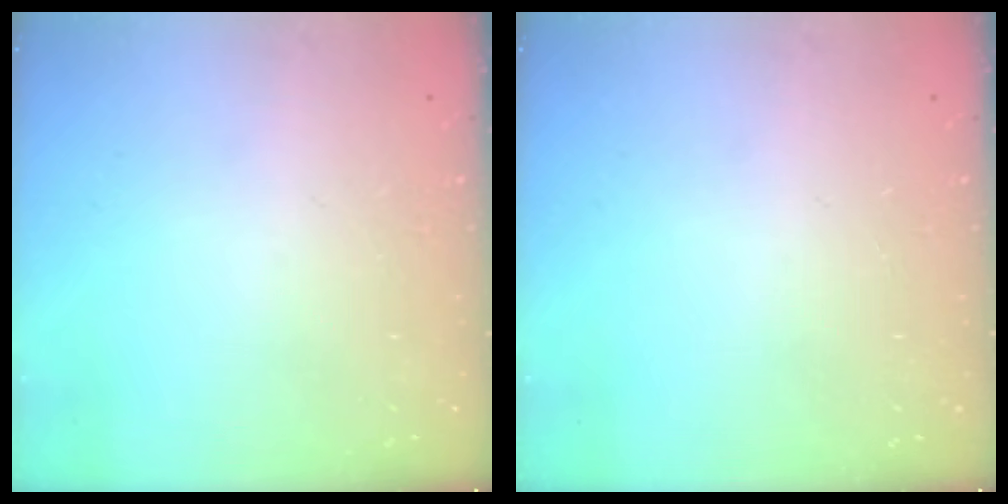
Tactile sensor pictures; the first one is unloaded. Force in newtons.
{"total": 0.0}